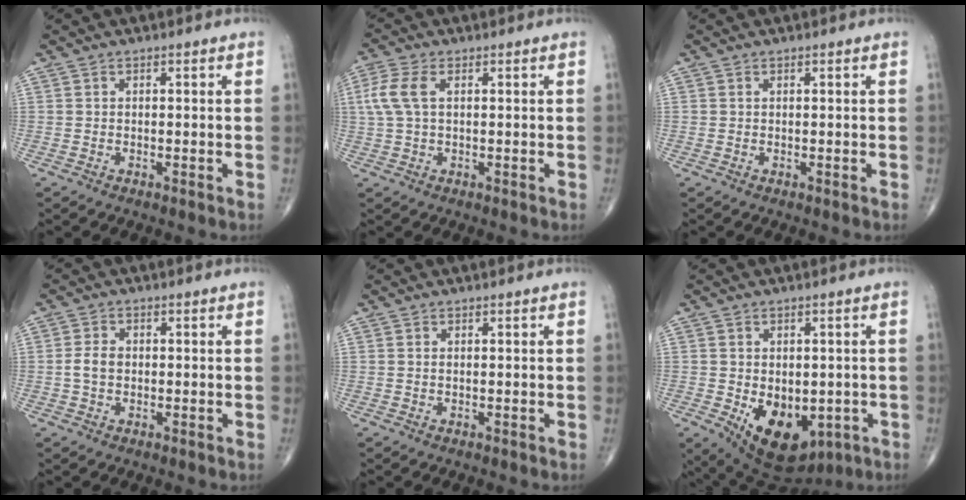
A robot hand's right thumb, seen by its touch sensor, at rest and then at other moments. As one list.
[{"total": 5.9, "force": [1.3, 3.1, 4.8], "torque": [-0.134, 0.017, 0.024]}, {"total": 0.0}, {"total": 3.1, "force": [-0.2, 2.1, 2.2], "torque": [-0.045, 0.009, -0.007]}, {"total": 0.0}, {"total": 13.7, "force": [-3.9, 8.7, 9.8], "torque": [-0.120, -0.008, -0.036]}]